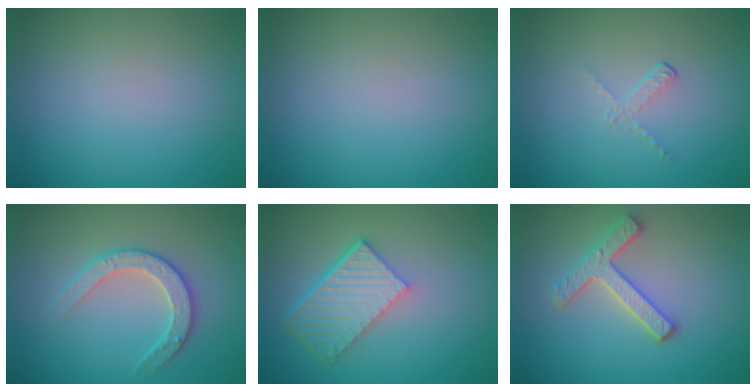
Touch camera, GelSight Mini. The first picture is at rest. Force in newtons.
{"total": 0.0}
{"total": 1.1, "press": 0.4, "slide": 1.1}
{"total": 2.9, "press": 2.8, "slide": 0.8}
{"total": 6.2, "press": 4.4, "slide": 4.3}
{"total": 3.6, "press": 3.0, "slide": 2.0}